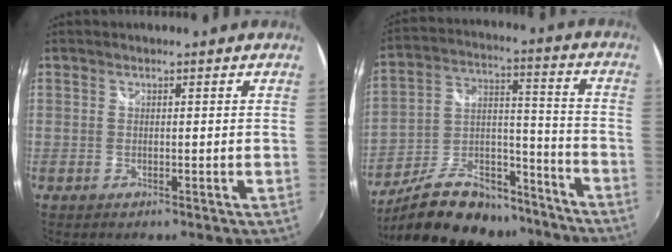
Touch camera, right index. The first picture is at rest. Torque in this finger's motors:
{"motor_torque": [0.45, -0.61, 0.39, 0.08]}